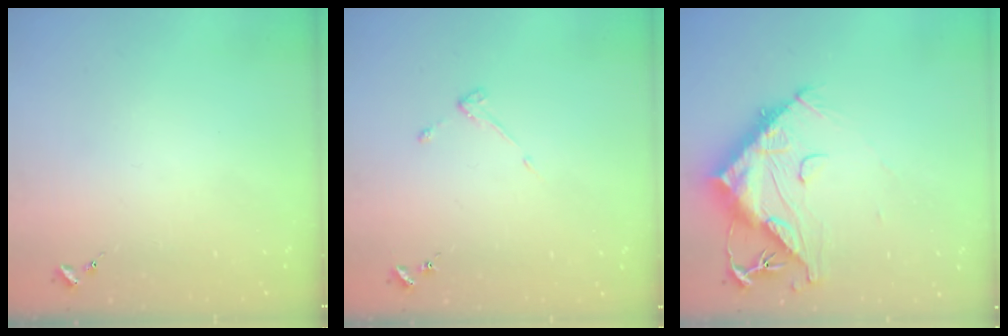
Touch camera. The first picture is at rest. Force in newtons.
{"total": 3.0, "press": 3.0, "slide": 0.4}
{"total": 15.7, "press": 15.6, "slide": 1.4}